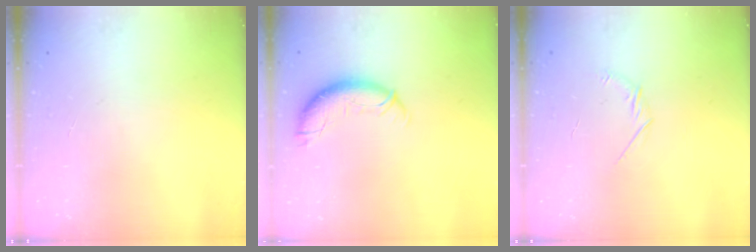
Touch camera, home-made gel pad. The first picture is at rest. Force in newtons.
{"total": 9.9, "press": 9.9, "slide": 1.3}
{"total": 4.3, "press": 4.1, "slide": 1.1}